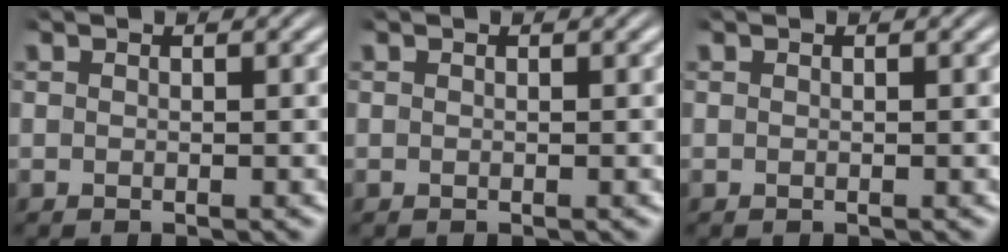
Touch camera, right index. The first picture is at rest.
{"total": 0.0}
{"total": 0.0}